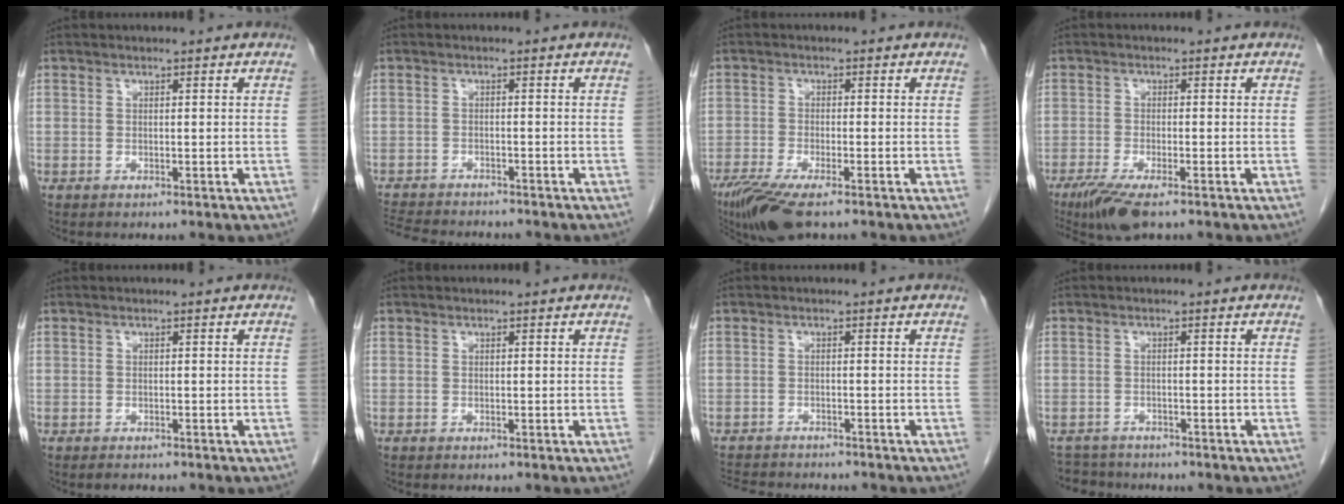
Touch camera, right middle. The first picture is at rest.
{"total": 9.7, "force": [-8.9, 2.0, 3.4], "torque": [-0.067, -0.005, -0.134]}
{"total": 8.2, "force": [-5.8, 1.6, 5.6], "torque": [-0.100, -0.020, -0.099]}
{"total": 6.1, "force": [-4.2, 1.1, 4.3], "torque": [-0.079, -0.016, -0.072]}
{"total": 0.7, "force": [-0.7, 0.2, 0.2], "torque": [-0.007, -0.001, -0.009]}
{"total": 0.0}
{"total": 8.9, "force": [-8.2, 2.1, 2.8], "torque": [-0.053, -0.003, -0.117]}
{"total": 4.1, "force": [-3.9, 1.4, -0.3], "torque": [0.005, -0.007, -0.063]}